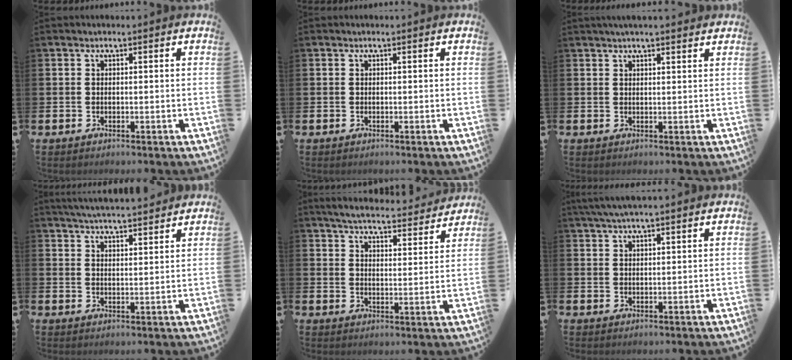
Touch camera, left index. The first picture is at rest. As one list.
[{"total": 0.0}, {"total": 2.2, "force": [2.1, 0.0, 0.8], "torque": [-0.009, -0.007, 0.035]}, {"total": 4.7, "force": [4.6, -0.1, 0.5], "torque": [-0.020, -0.025, 0.083]}, {"total": 5.6, "force": [5.5, 0.6, 1.2], "torque": [-0.041, -0.037, 0.094]}, {"total": 3.7, "force": [3.1, 0.3, 1.8], "torque": [-0.041, -0.002, 0.057]}]